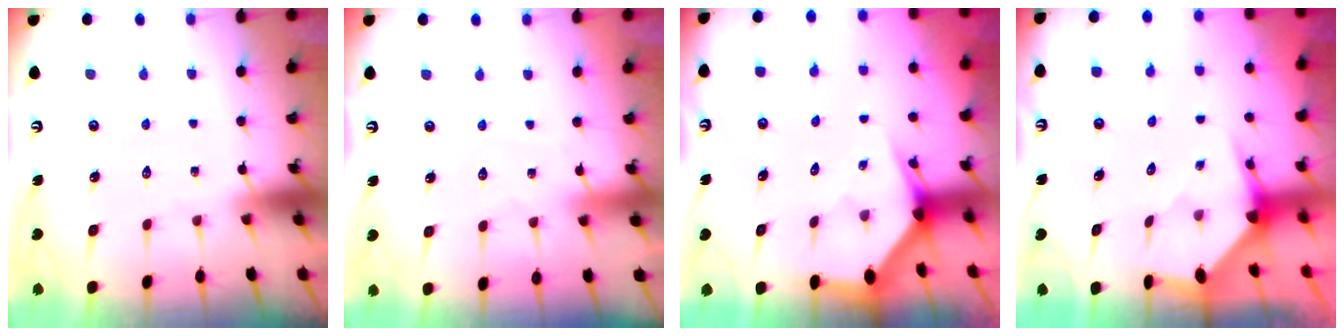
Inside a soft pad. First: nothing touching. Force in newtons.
{"total": 2.9, "press": 2.9, "slide": 0.3}
{"total": 2.6, "press": 2.6, "slide": 0.0}
{"total": 3.1, "press": 3.1, "slide": 0.1}